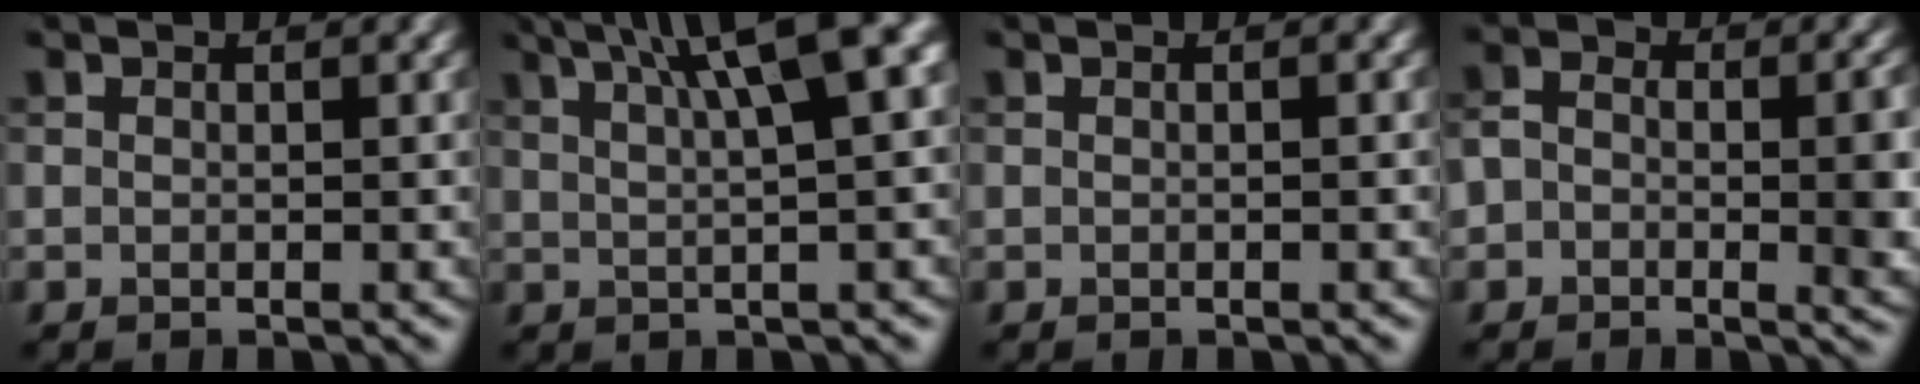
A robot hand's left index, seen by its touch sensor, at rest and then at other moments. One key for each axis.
{"total": 10.9, "fx": 5.0, "fy": 3.4, "fz": 9.0, "tx": -0.084, "ty": 0.043, "tz": 0.054}
{"total": 0.7, "fx": -0.1, "fy": 0.2, "fz": 0.7, "tx": -0.006, "ty": 0.002, "tz": -0.003}
{"total": 5.9, "fx": -1.1, "fy": 3.6, "fz": 4.6, "tx": -0.053, "ty": -0.005, "tz": -0.024}